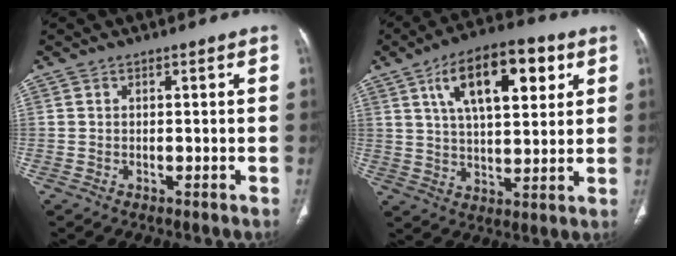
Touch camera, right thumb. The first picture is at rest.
{"total": 16.6, "force": [6.8, 7.3, 13.3], "torque": [-0.185, -0.008, 0.110]}